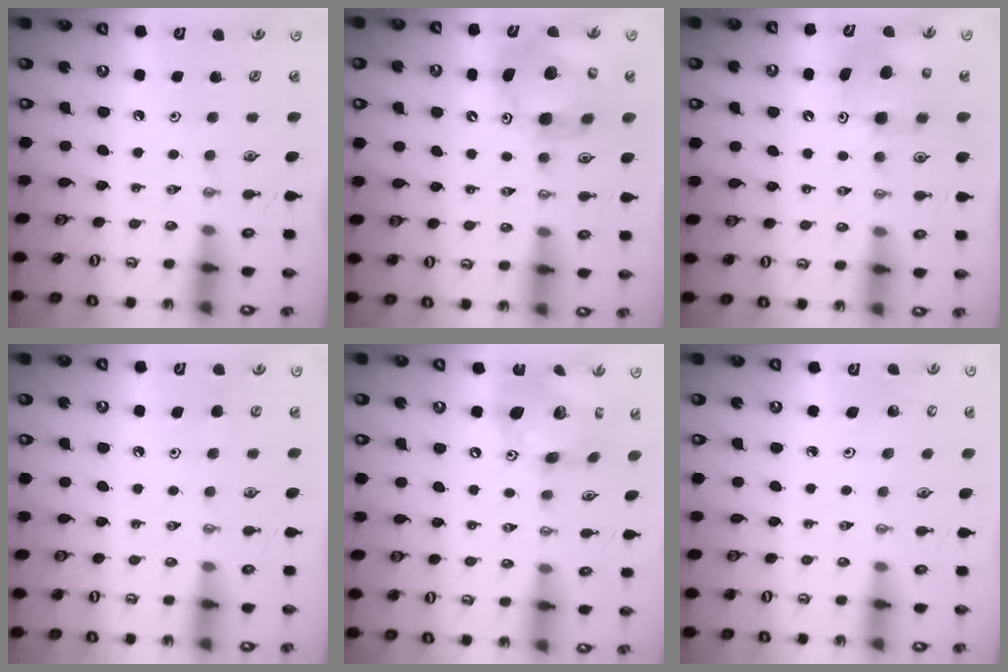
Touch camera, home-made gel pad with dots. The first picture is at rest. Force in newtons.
{"total": 13.4, "press": 13.3, "slide": 1.4}
{"total": 7.7, "press": 7.7, "slide": 0.3}
{"total": 5.2, "press": 4.9, "slide": 1.5}
{"total": 18.4, "press": 18.3, "slide": 2.0}
{"total": 2.7, "press": 2.6, "slide": 1.0}